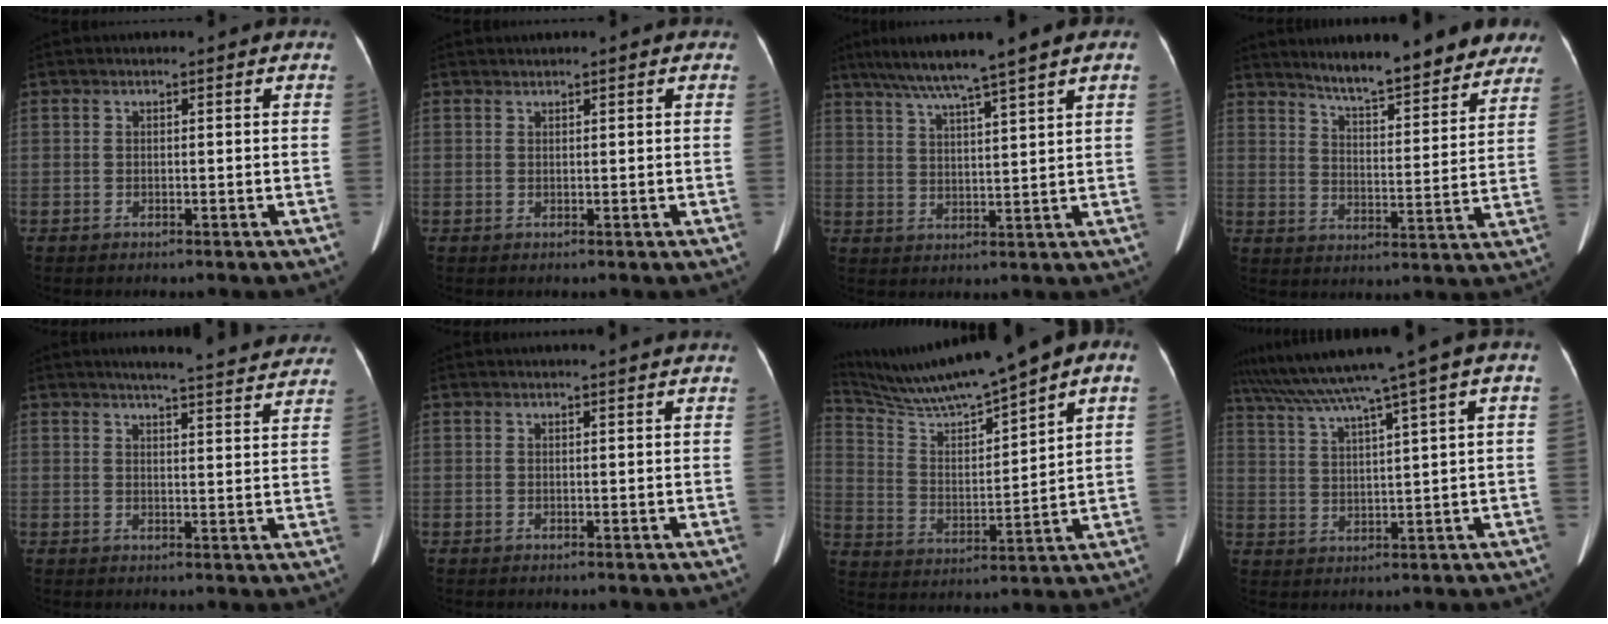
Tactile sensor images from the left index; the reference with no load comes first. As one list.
[{"total": 1.5, "force": [1.3, 0.3, 0.7], "torque": [-0.009, 0.020, 0.021]}, {"total": 9.4, "force": [7.0, -1.1, 6.1], "torque": [-0.105, 0.021, 0.119]}, {"total": 15.4, "force": [13.4, 2.5, 7.1], "torque": [-0.089, -0.008, 0.184]}, {"total": 15.6, "force": [14.4, 1.0, 5.9], "torque": [-0.074, -0.008, 0.166]}, {"total": 4.7, "force": [4.4, -0.4, 1.5], "torque": [-0.018, 0.014, 0.043]}, {"total": 14.5, "force": [12.1, -0.5, 7.9], "torque": [-0.149, 0.014, 0.219]}, {"total": 12.4, "force": [9.0, -2.3, 8.2], "torque": [-0.141, 0.017, 0.144]}]